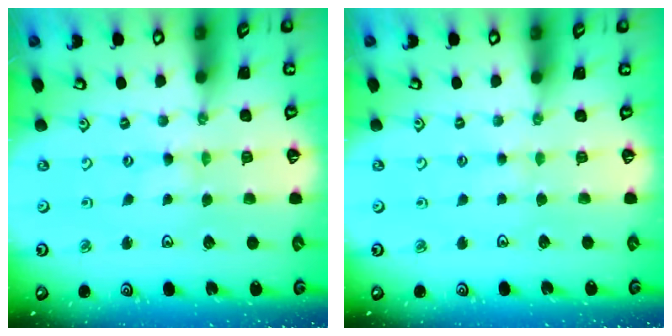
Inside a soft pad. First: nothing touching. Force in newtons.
{"total": 2.3, "press": 2.3, "slide": 0.3}